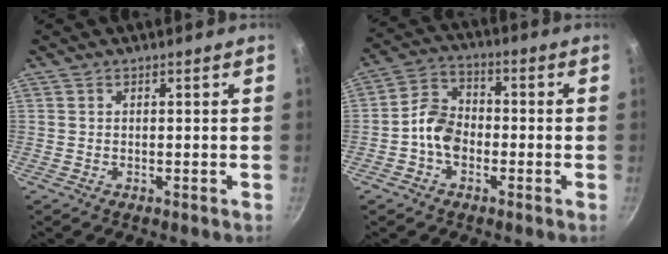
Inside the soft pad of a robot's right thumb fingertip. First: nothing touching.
{"total": 7.5, "force": [-2.1, 5.5, 4.6], "torque": [-0.063, 0.029, -0.051]}